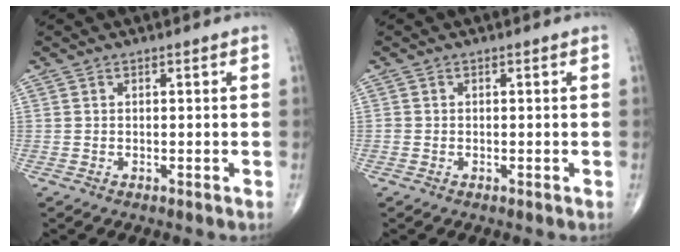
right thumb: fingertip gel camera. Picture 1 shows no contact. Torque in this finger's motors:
{"motor_torque": [0.64, 0.50, -0.15, 0.05, -0.03]}